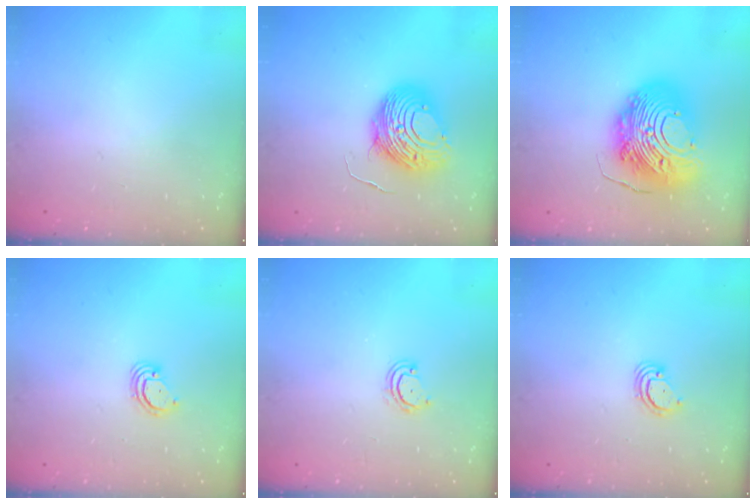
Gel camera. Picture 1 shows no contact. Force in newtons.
{"total": 12.1, "press": 12.1, "slide": 1.2}
{"total": 20.9, "press": 20.8, "slide": 2.0}
{"total": 2.9, "press": 2.9, "slide": 0.2}
{"total": 4.0, "press": 4.0, "slide": 0.3}
{"total": 2.9, "press": 2.9, "slide": 0.2}